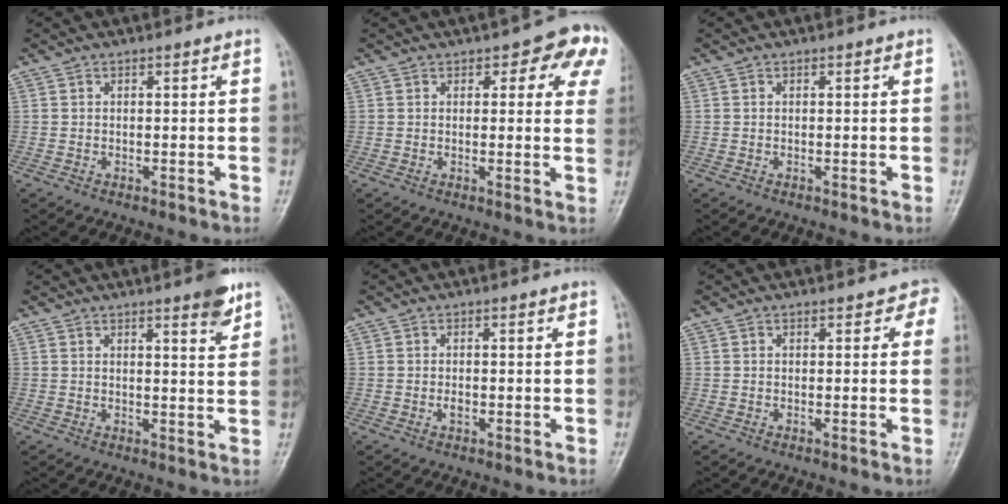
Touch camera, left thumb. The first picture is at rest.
{"total": 8.7, "force": [4.1, 4.6, 6.1], "torque": [-0.011, -0.008, 0.037]}
{"total": 0.0}
{"total": 4.8, "force": [3.2, 1.0, 3.5], "torque": [-0.032, -0.019, 0.039]}
{"total": 1.1, "force": [-0.4, 0.7, 0.7], "torque": [-0.005, 0.000, -0.006]}
{"total": 2.4, "force": [1.3, 1.8, 1.0], "torque": [0.025, -0.003, 0.003]}